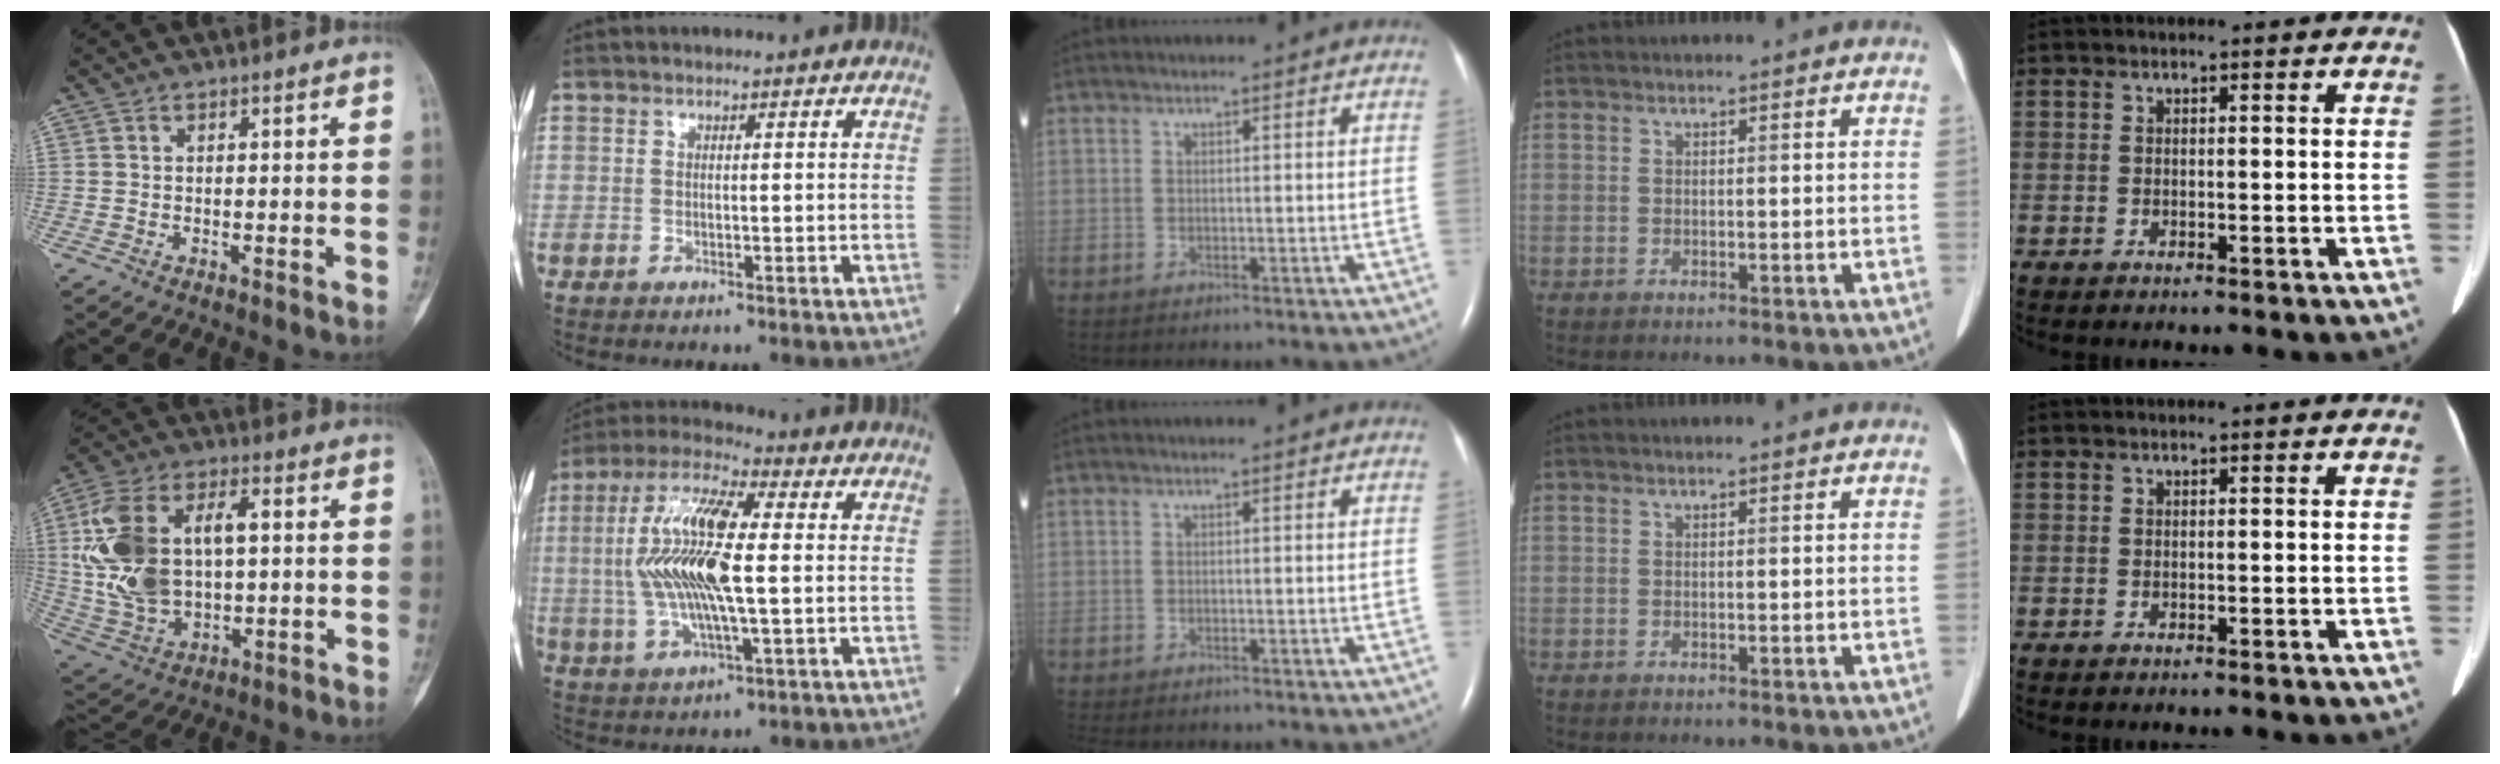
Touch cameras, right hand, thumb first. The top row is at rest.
{"thumb": {"total": 19.4, "force": [2.2, 11.5, 15.4], "torque": [-0.302, 0.011, 0.050]}, "index": {"total": 15.2, "force": [0.6, 3.2, 14.8], "torque": [-0.313, 0.011, 0.007]}, "middle": {"total": 2.8, "force": [-2.3, 1.0, 1.2], "torque": [-0.016, -0.007, -0.028]}}